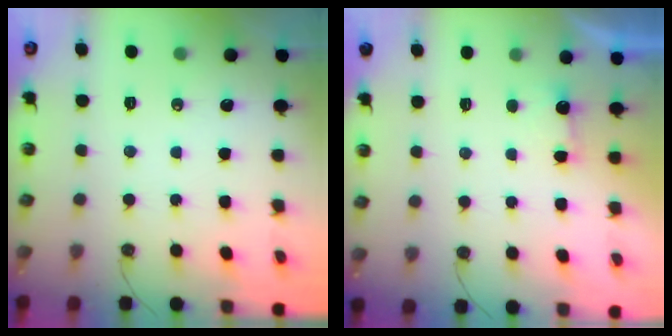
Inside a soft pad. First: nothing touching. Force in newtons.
{"total": 1.7, "press": 1.5, "slide": 0.8}